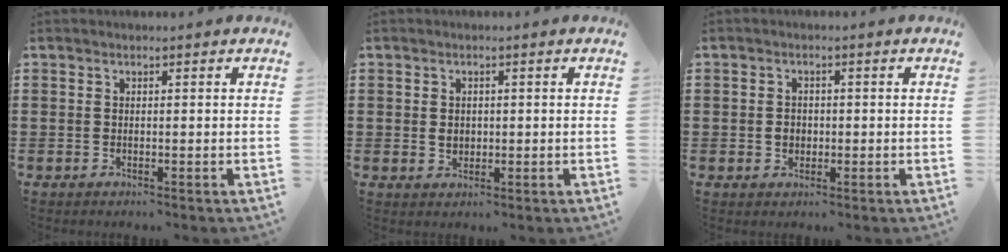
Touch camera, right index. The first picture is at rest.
{"total": 1.7, "force": [0.2, 1.4, 1.0], "torque": [-0.022, 0.008, 0.002]}
{"total": 1.9, "force": [-0.2, 1.6, 1.0], "torque": [-0.022, 0.007, -0.006]}